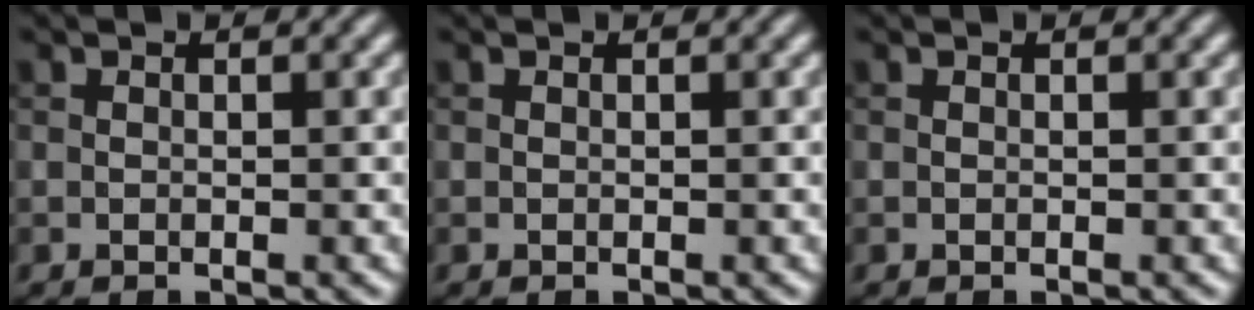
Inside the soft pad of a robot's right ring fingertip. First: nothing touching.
{"total": 0.0}
{"total": 0.0}